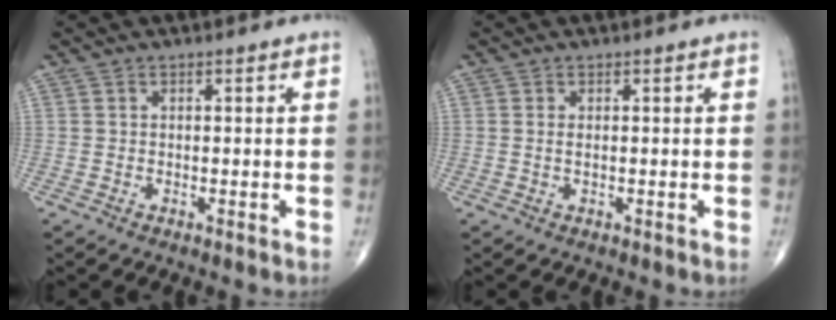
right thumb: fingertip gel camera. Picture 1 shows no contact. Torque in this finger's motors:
{"motor_torque": [-0.32, 0.37, 0.28, -0.05, -0.01]}